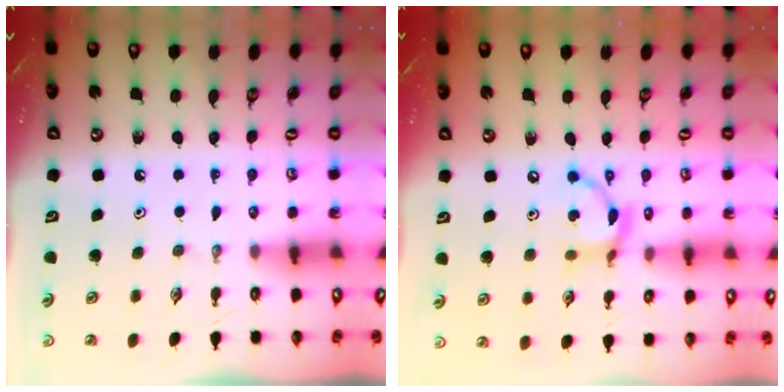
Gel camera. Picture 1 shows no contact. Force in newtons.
{"total": 11.7, "press": 11.7, "slide": 0.9}